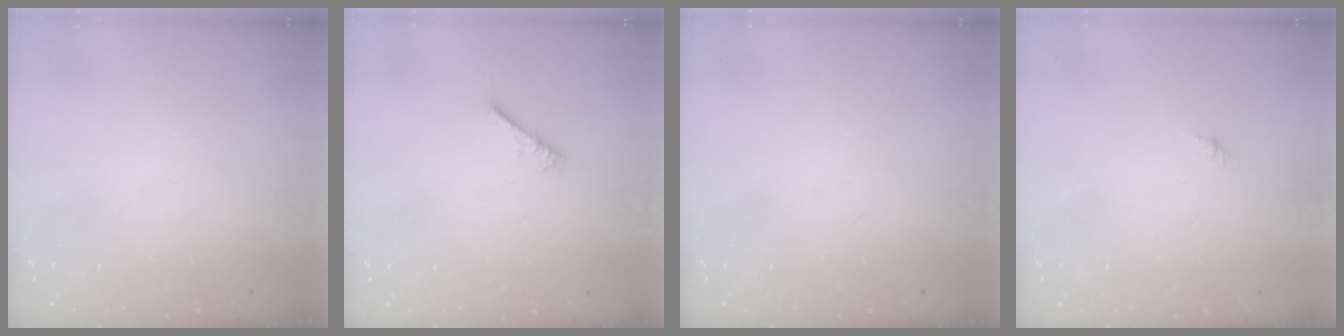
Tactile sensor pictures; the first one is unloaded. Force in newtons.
{"total": 0.8, "press": 0.8, "slide": 0.3}
{"total": 0.0}
{"total": 1.3, "press": 1.2, "slide": 0.5}